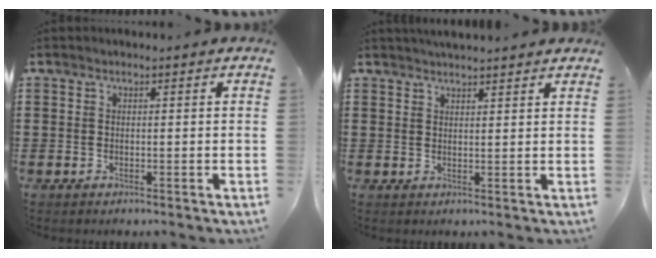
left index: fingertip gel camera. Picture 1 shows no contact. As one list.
[{"total": 2.1, "force": [2.1, -0.1, 0.3], "torque": [-0.010, 0.000, 0.040]}]